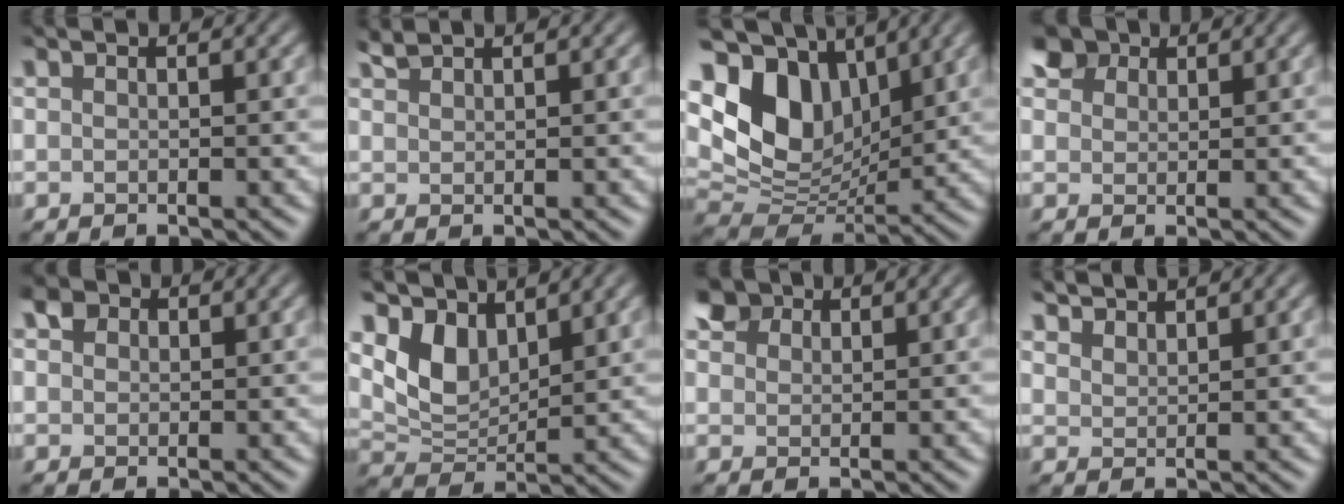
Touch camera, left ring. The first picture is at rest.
{"total": 1.1, "force": [1.0, 0.1, 0.3], "torque": [-0.007, 0.004, 0.019]}
{"total": 11.2, "force": [3.3, 7.5, 7.7], "torque": [-0.161, 0.011, 0.055]}
{"total": 3.7, "force": [2.4, 2.3, 1.6], "torque": [-0.043, -0.005, 0.044]}
{"total": 2.2, "force": [0.9, 1.8, 1.1], "torque": [-0.026, 0.002, 0.012]}
{"total": 4.9, "force": [2.6, 2.8, 3.1], "torque": [-0.065, -0.004, 0.038]}
{"total": 3.0, "force": [2.0, 1.9, 1.2], "torque": [-0.035, 0.000, 0.036]}
{"total": 3.1, "force": [2.9, 0.6, 0.9], "torque": [-0.025, -0.007, 0.051]}